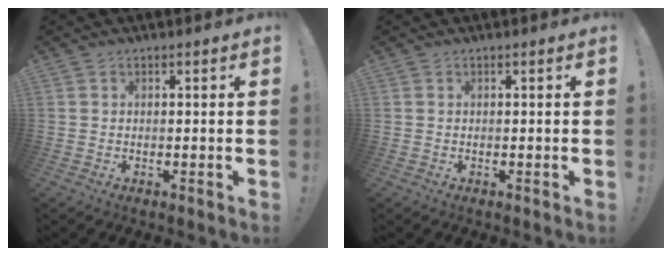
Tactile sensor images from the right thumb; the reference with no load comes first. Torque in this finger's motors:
{"motor_torque": [-0.12, -0.08, 0.01, -0.01, 0.03]}